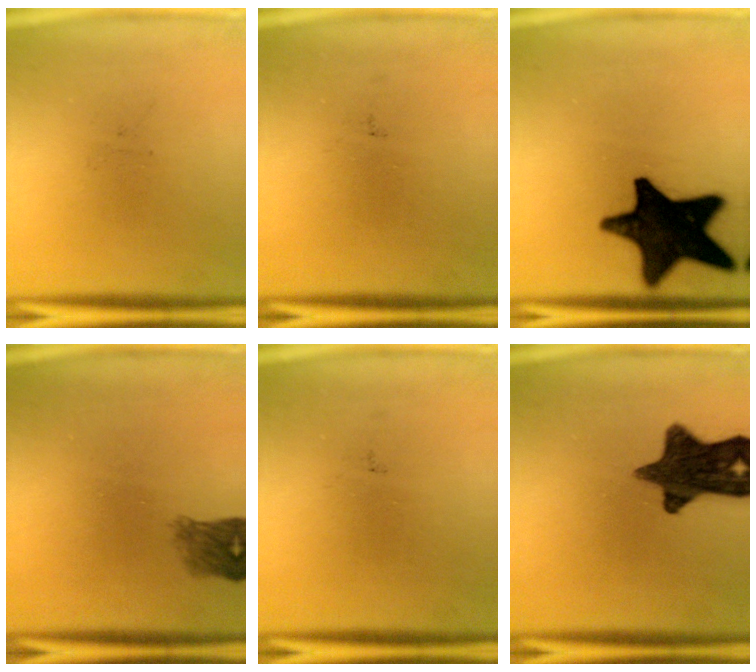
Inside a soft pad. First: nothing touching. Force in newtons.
{"total": 0.0}
{"total": 19.7}
{"total": 2.9}
{"total": 0.0}
{"total": 13.4}